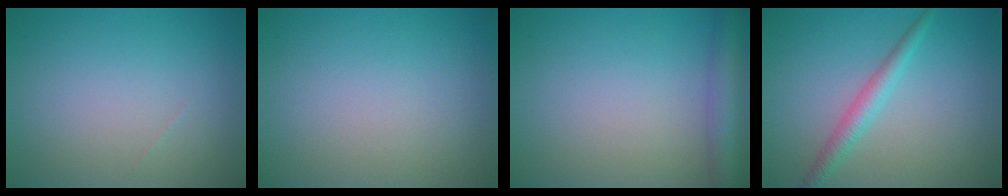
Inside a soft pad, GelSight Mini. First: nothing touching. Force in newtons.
{"total": 0.0}
{"total": 4.0, "press": 3.9, "slide": 0.2}
{"total": 2.3, "press": 2.2, "slide": 0.1}